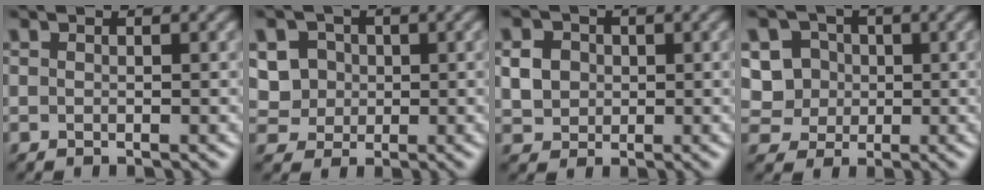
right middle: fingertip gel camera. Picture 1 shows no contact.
{"total": 5.3, "force": [1.3, 4.7, 2.0], "torque": [-0.034, 0.017, 0.019]}
{"total": 2.7, "force": [0.3, 2.4, 1.2], "torque": [-0.023, 0.000, 0.008]}
{"total": 6.2, "force": [1.1, 5.7, 2.2], "torque": [-0.044, 0.026, 0.012]}